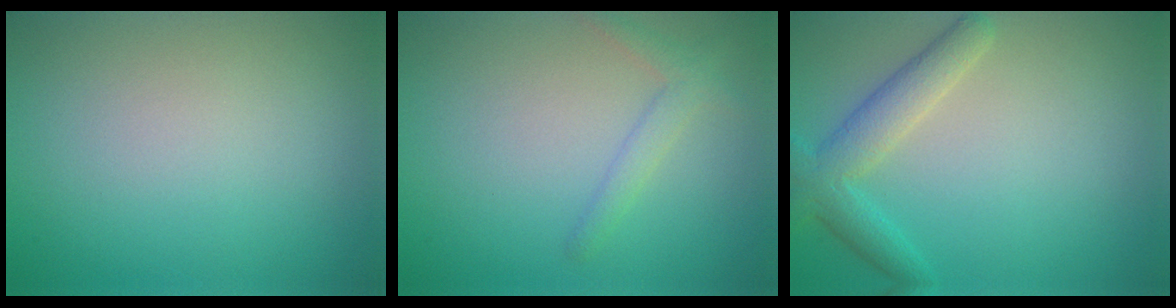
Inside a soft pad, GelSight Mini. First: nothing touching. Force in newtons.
{"total": 1.8, "press": 1.7, "slide": 0.1}
{"total": 3.7, "press": 3.7, "slide": 0.1}